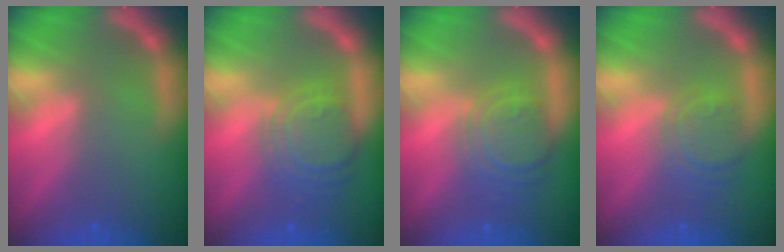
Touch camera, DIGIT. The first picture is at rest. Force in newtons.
{"total": 6.5}
{"total": 6.0}
{"total": 4.0}